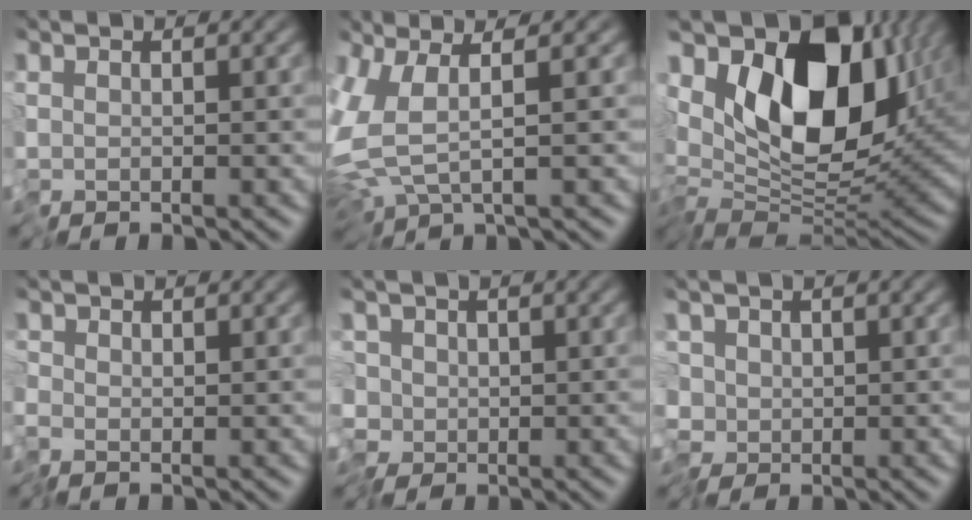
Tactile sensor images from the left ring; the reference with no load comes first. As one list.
[{"total": 6.2, "force": [-0.1, 2.5, 5.7], "torque": [-0.142, -0.014, 0.003]}, {"total": 12.6, "force": [3.2, 7.0, 10.0], "torque": [-0.156, 0.004, 0.042]}, {"total": 0.8, "force": [-0.2, 0.7, 0.0], "torque": [-0.004, -0.001, -0.008]}, {"total": 2.5, "force": [-0.4, 2.3, 0.8], "torque": [-0.011, -0.002, -0.019]}, {"total": 2.5, "force": [-0.3, 2.3, 0.9], "torque": [-0.017, -0.002, -0.018]}]